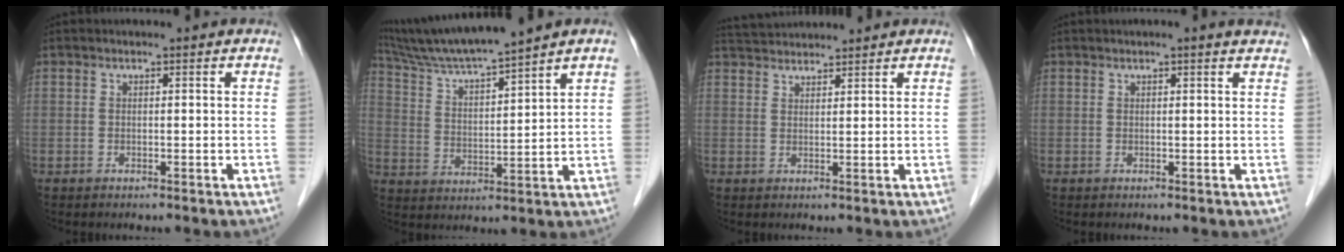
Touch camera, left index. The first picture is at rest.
{"total": 11.2, "force": [9.8, -1.5, 5.1], "torque": [-0.094, 0.008, 0.183]}
{"total": 5.1, "force": [5.1, 0.3, 0.9], "torque": [-0.022, 0.035, 0.089]}
{"total": 2.6, "force": [2.1, 0.0, 1.5], "torque": [-0.020, 0.011, 0.018]}